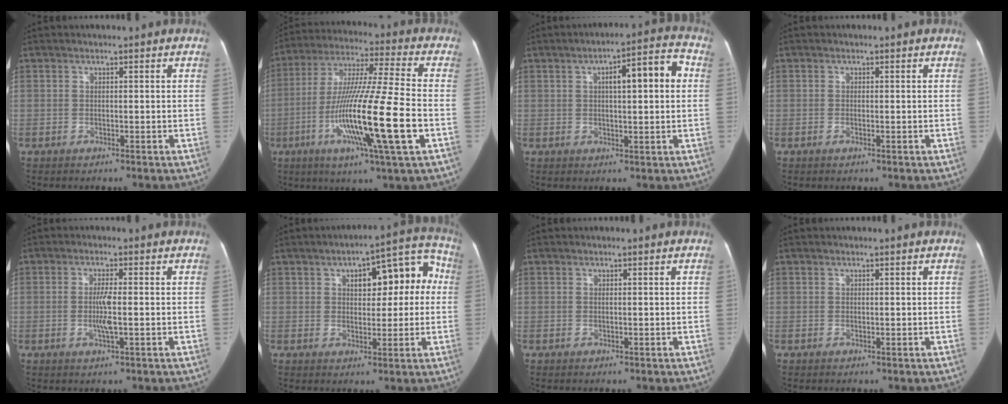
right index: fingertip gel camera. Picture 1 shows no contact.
{"total": 20.2, "force": [-5.7, -0.2, 19.3], "torque": [-0.362, -0.022, -0.107]}
{"total": 8.9, "force": [1.6, 2.0, 8.5], "torque": [-0.125, 0.035, 0.023]}
{"total": 0.7, "force": [-0.4, 0.3, 0.5], "torque": [-0.009, 0.000, -0.006]}
{"total": 3.8, "force": [-0.7, 0.3, 3.7], "torque": [-0.077, -0.004, -0.012]}
{"total": 11.8, "force": [2.3, 5.2, 10.3], "torque": [-0.121, 0.053, 0.034]}
{"total": 0.0}
{"total": 0.0}